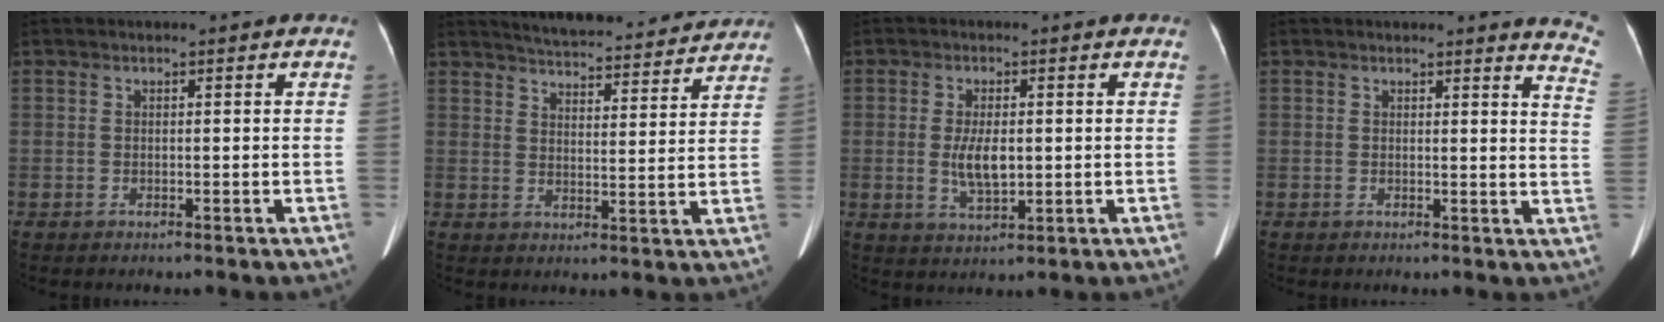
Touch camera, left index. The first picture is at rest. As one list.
[{"total": 16.8, "force": [15.7, 2.7, 5.3], "torque": [-0.070, 0.006, 0.205]}, {"total": 5.0, "force": [-0.1, 1.9, 4.6], "torque": [-0.095, -0.004, 0.005]}, {"total": 6.7, "force": [6.5, 0.1, 1.7], "torque": [-0.004, -0.063, 0.034]}]